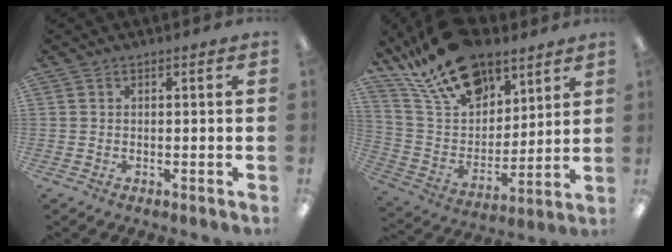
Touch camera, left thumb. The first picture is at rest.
{"total": 22.2, "force": [15.4, 11.8, 10.8], "torque": [-0.202, -0.078, 0.281]}